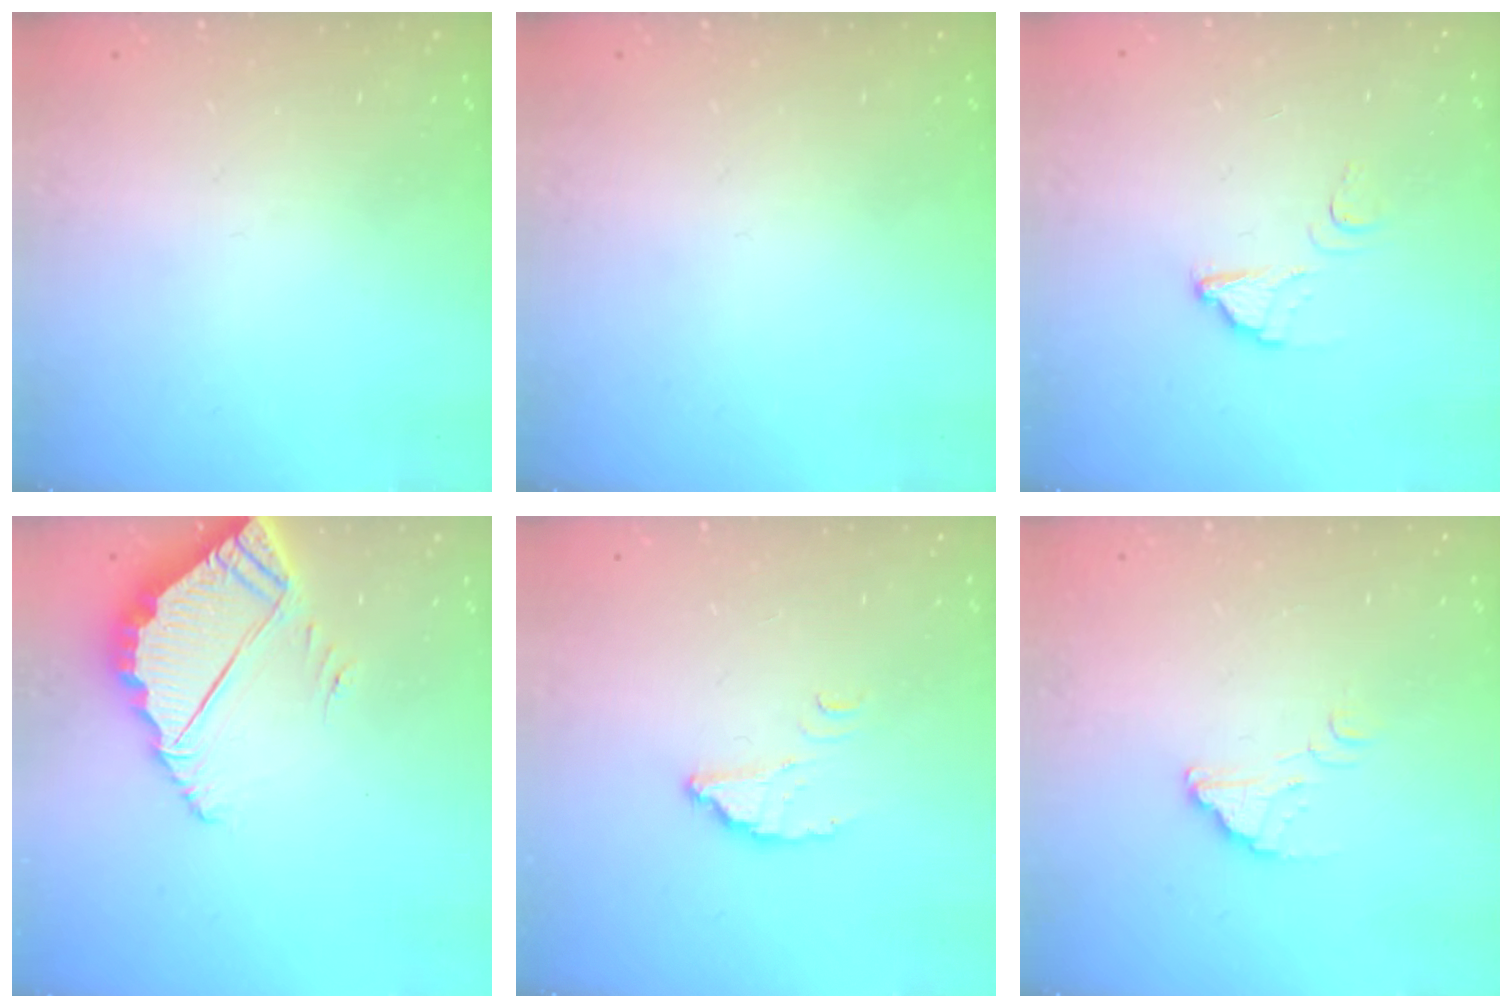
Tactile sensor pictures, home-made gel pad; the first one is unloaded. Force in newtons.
{"total": 0.0}
{"total": 3.7, "press": 3.6, "slide": 0.3}
{"total": 5.8, "press": 5.8, "slide": 0.2}
{"total": 2.4, "press": 2.4, "slide": 0.2}
{"total": 2.9, "press": 2.9, "slide": 0.2}